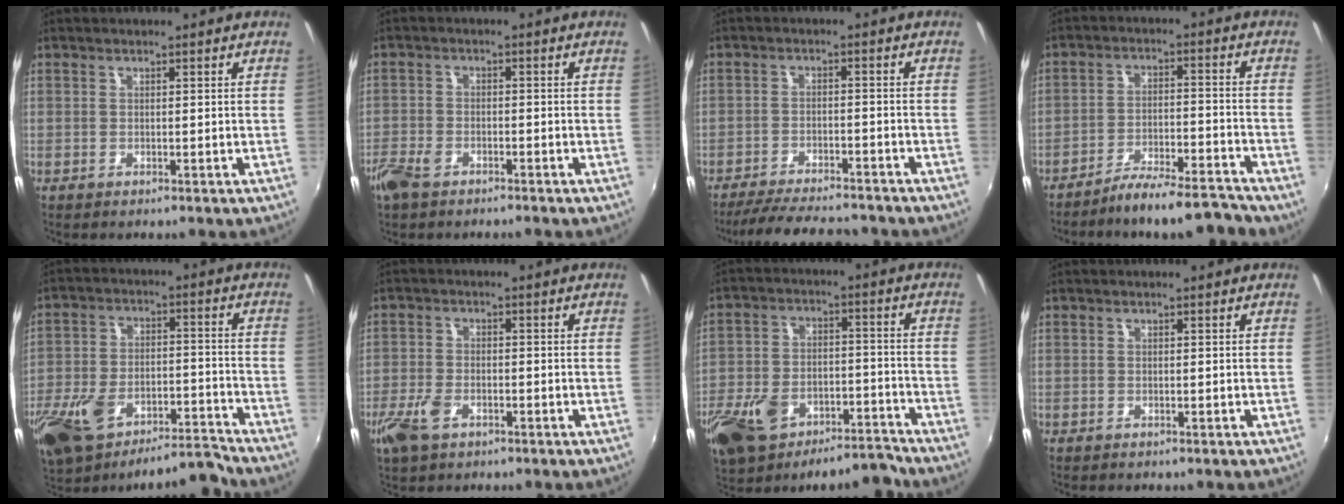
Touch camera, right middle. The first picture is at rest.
{"total": 6.1, "force": [-4.4, 2.9, 3.1], "torque": [-0.084, -0.012, -0.089]}
{"total": 13.6, "force": [-12.0, 2.8, 5.8], "torque": [-0.124, -0.015, -0.180]}
{"total": 9.6, "force": [-8.5, 1.4, 4.1], "torque": [-0.076, 0.007, -0.136]}
{"total": 16.3, "force": [-12.3, 6.0, 8.8], "torque": [-0.187, -0.017, -0.211]}
{"total": 6.6, "force": [-3.7, 3.8, 4.0], "torque": [-0.103, -0.009, -0.071]}
{"total": 16.0, "force": [-11.4, 7.7, 8.3], "torque": [-0.179, -0.004, -0.182]}
{"total": 0.0}